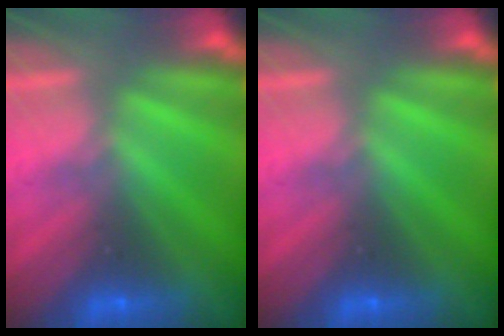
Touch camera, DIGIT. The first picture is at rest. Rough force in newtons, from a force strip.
{"total": 0.0}